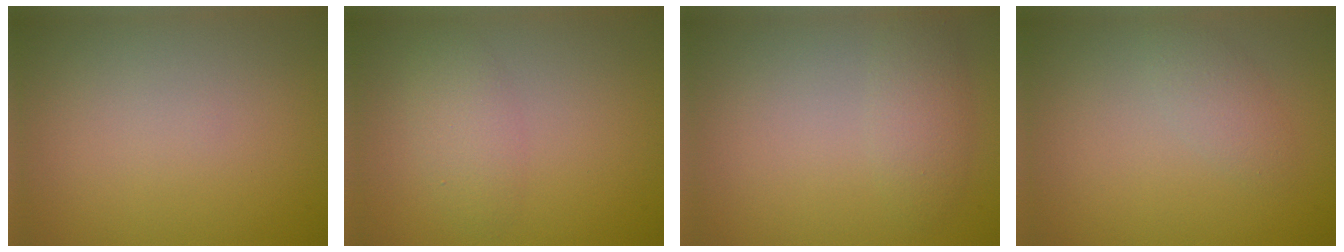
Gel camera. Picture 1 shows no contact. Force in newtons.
{"total": 2.2, "press": 2.2, "slide": 0.1}
{"total": 2.1, "press": 2.1, "slide": 0.1}
{"total": 1.6, "press": 1.6, "slide": 0.2}